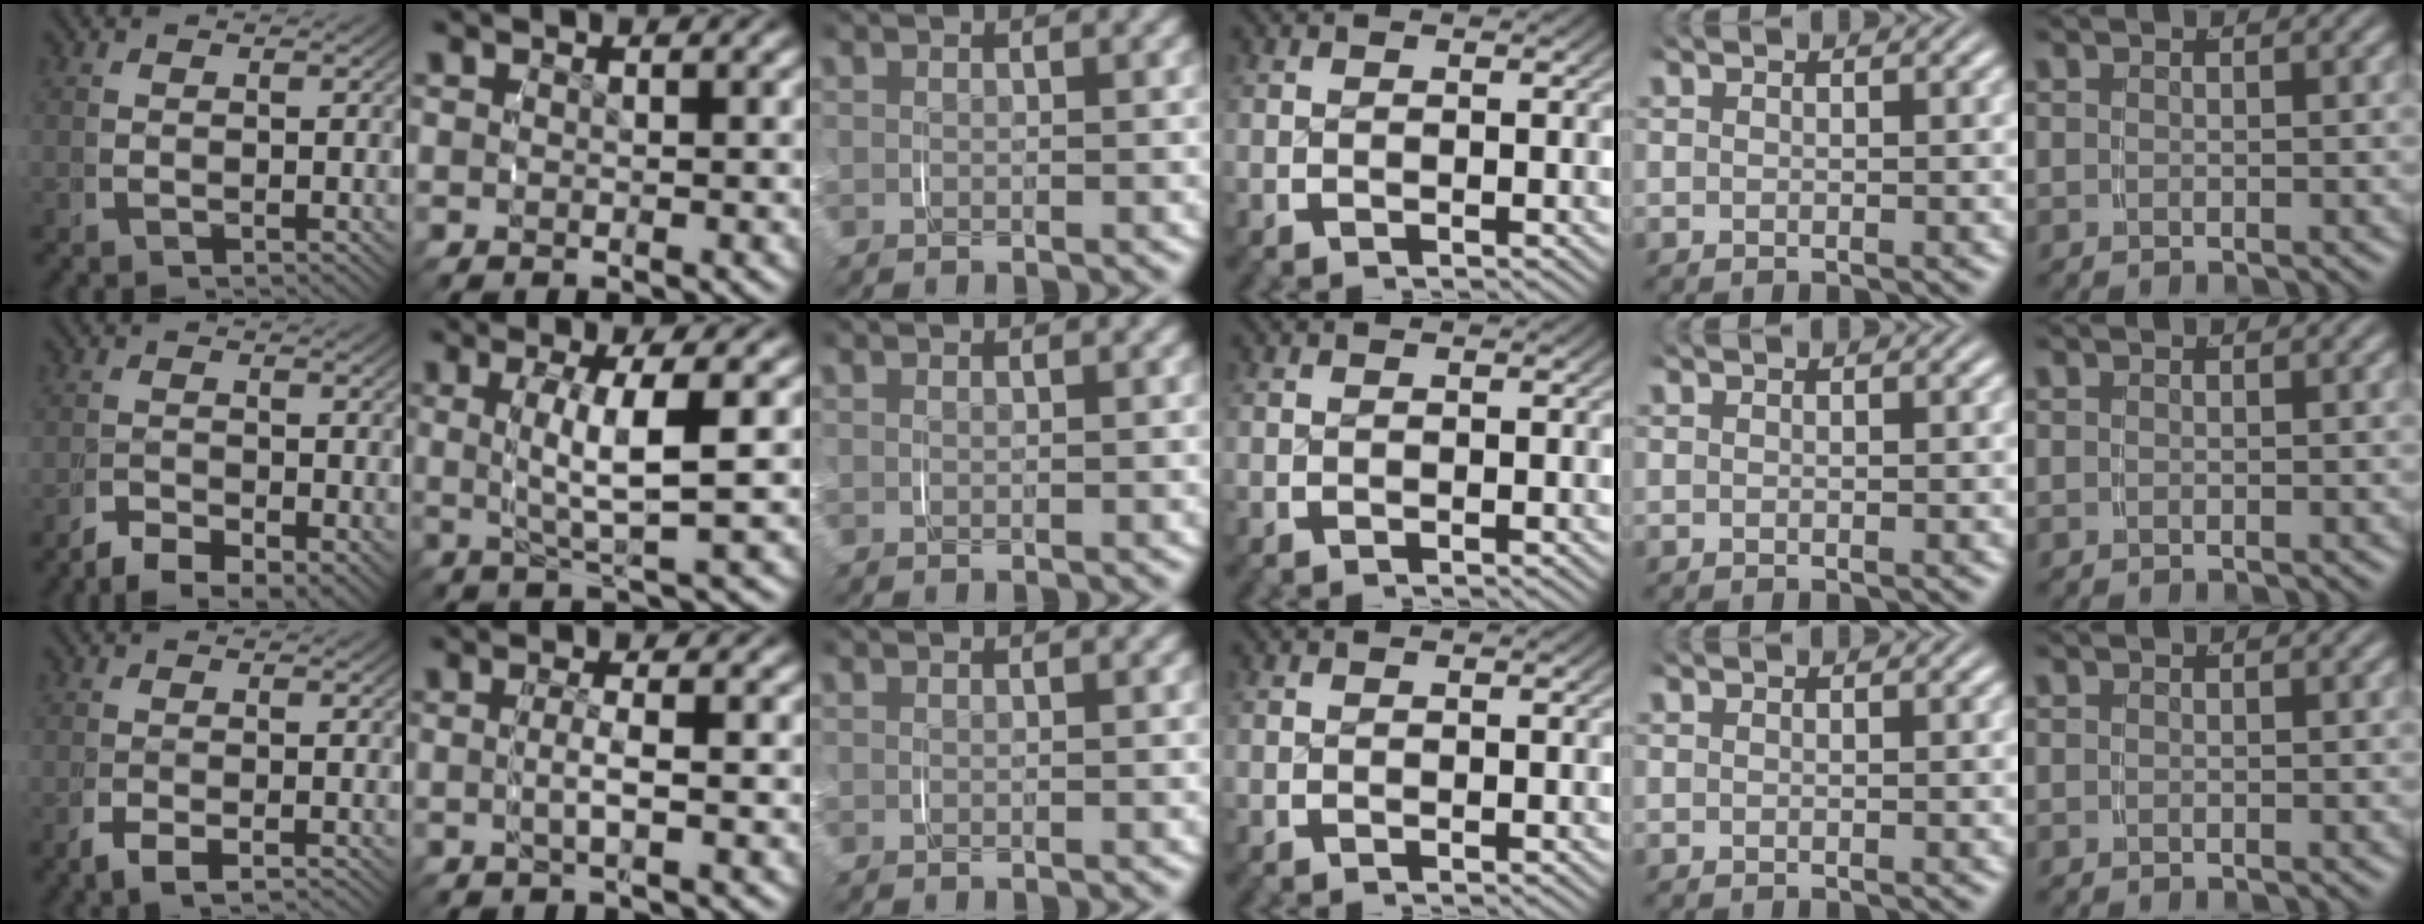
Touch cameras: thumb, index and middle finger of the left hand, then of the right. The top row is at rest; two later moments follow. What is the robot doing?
{"motion": "grasp_and_lifting", "object": "map"}